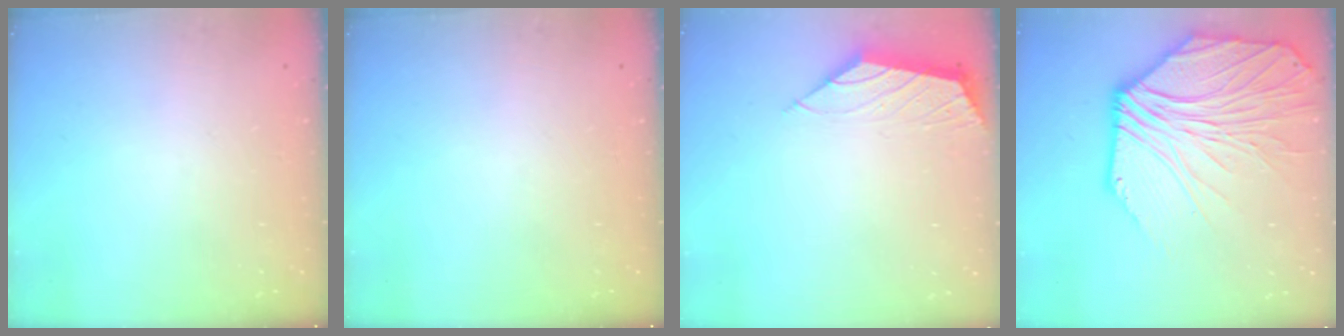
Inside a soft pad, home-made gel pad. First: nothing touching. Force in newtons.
{"total": 0.0}
{"total": 1.6, "press": 1.5, "slide": 0.5}
{"total": 12.9, "press": 12.6, "slide": 2.4}